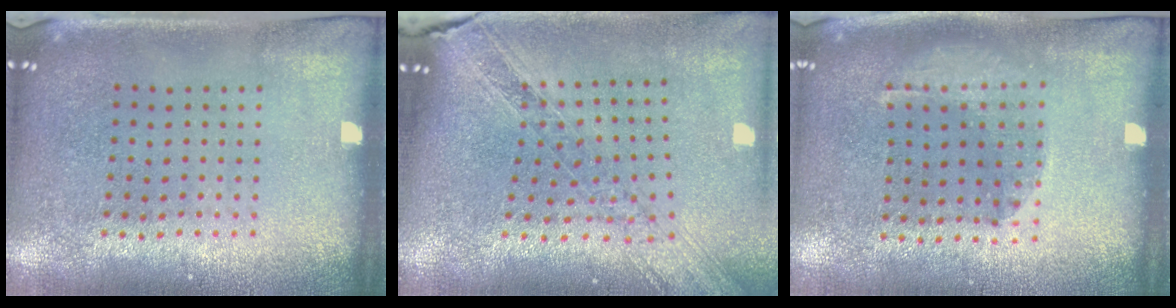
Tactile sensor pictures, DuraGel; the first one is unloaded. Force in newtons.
{"total": 1.6, "press": 1.5, "slide": 0.6}
{"total": 1.0, "press": 1.0, "slide": 0.1}